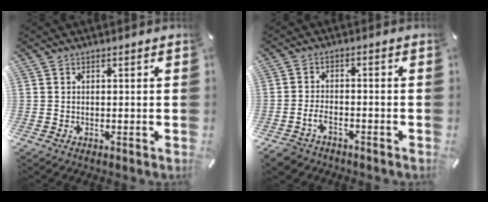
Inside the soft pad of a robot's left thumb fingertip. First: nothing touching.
{"total": 4.1, "force": [-2.6, 2.2, 2.2], "torque": [-0.054, 0.009, -0.054]}